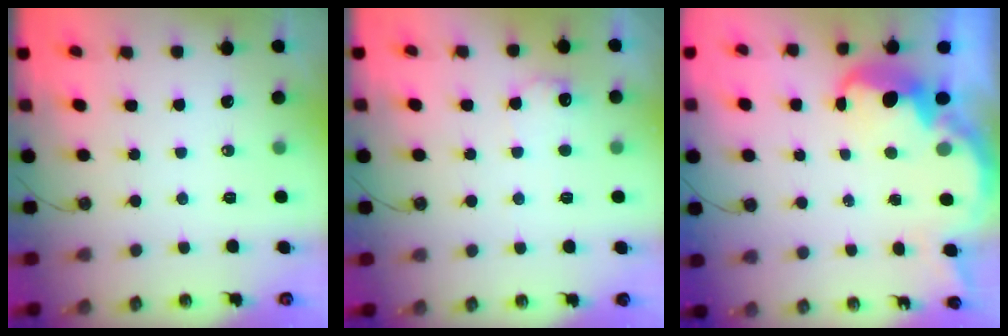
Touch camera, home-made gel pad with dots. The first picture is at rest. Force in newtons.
{"total": 7.7, "press": 7.7, "slide": 0.5}
{"total": 5.5, "press": 5.5, "slide": 0.5}